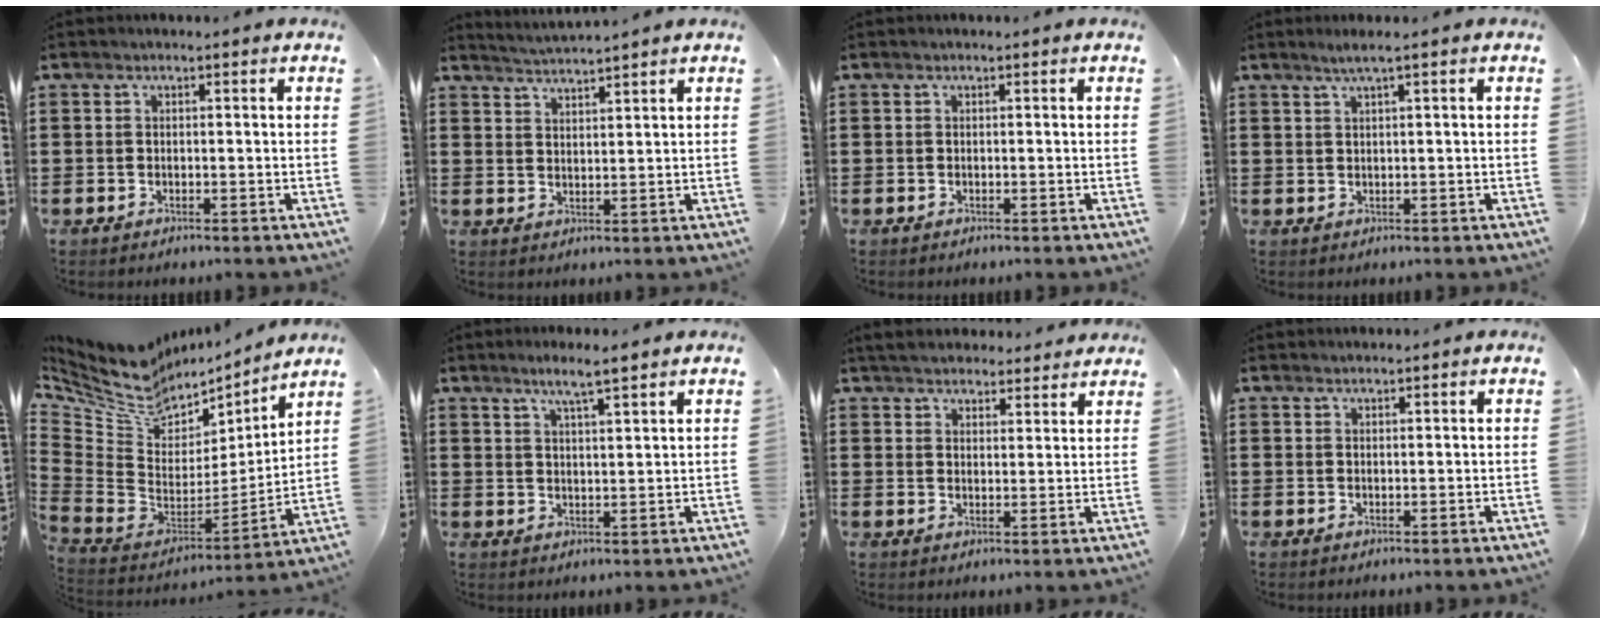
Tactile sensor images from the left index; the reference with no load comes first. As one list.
[{"total": 2.5, "force": [2.4, -0.8, -0.2], "torque": [-0.005, -0.012, 0.043]}, {"total": 0.0}, {"total": 1.8, "force": [0.9, -0.2, 1.5], "torque": [-0.029, -0.001, 0.015]}, {"total": 7.3, "force": [5.4, 4.1, 2.7], "torque": [-0.099, -0.050, 0.095]}, {"total": 4.0, "force": [3.3, -0.2, 2.3], "torque": [-0.053, -0.002, 0.057]}, {"total": 4.2, "force": [4.0, 0.9, 0.6], "torque": [-0.026, -0.010, 0.075]}, {"total": 0.9, "force": [0.9, 0.1, 0.0], "torque": [-0.003, -0.001, 0.018]}]